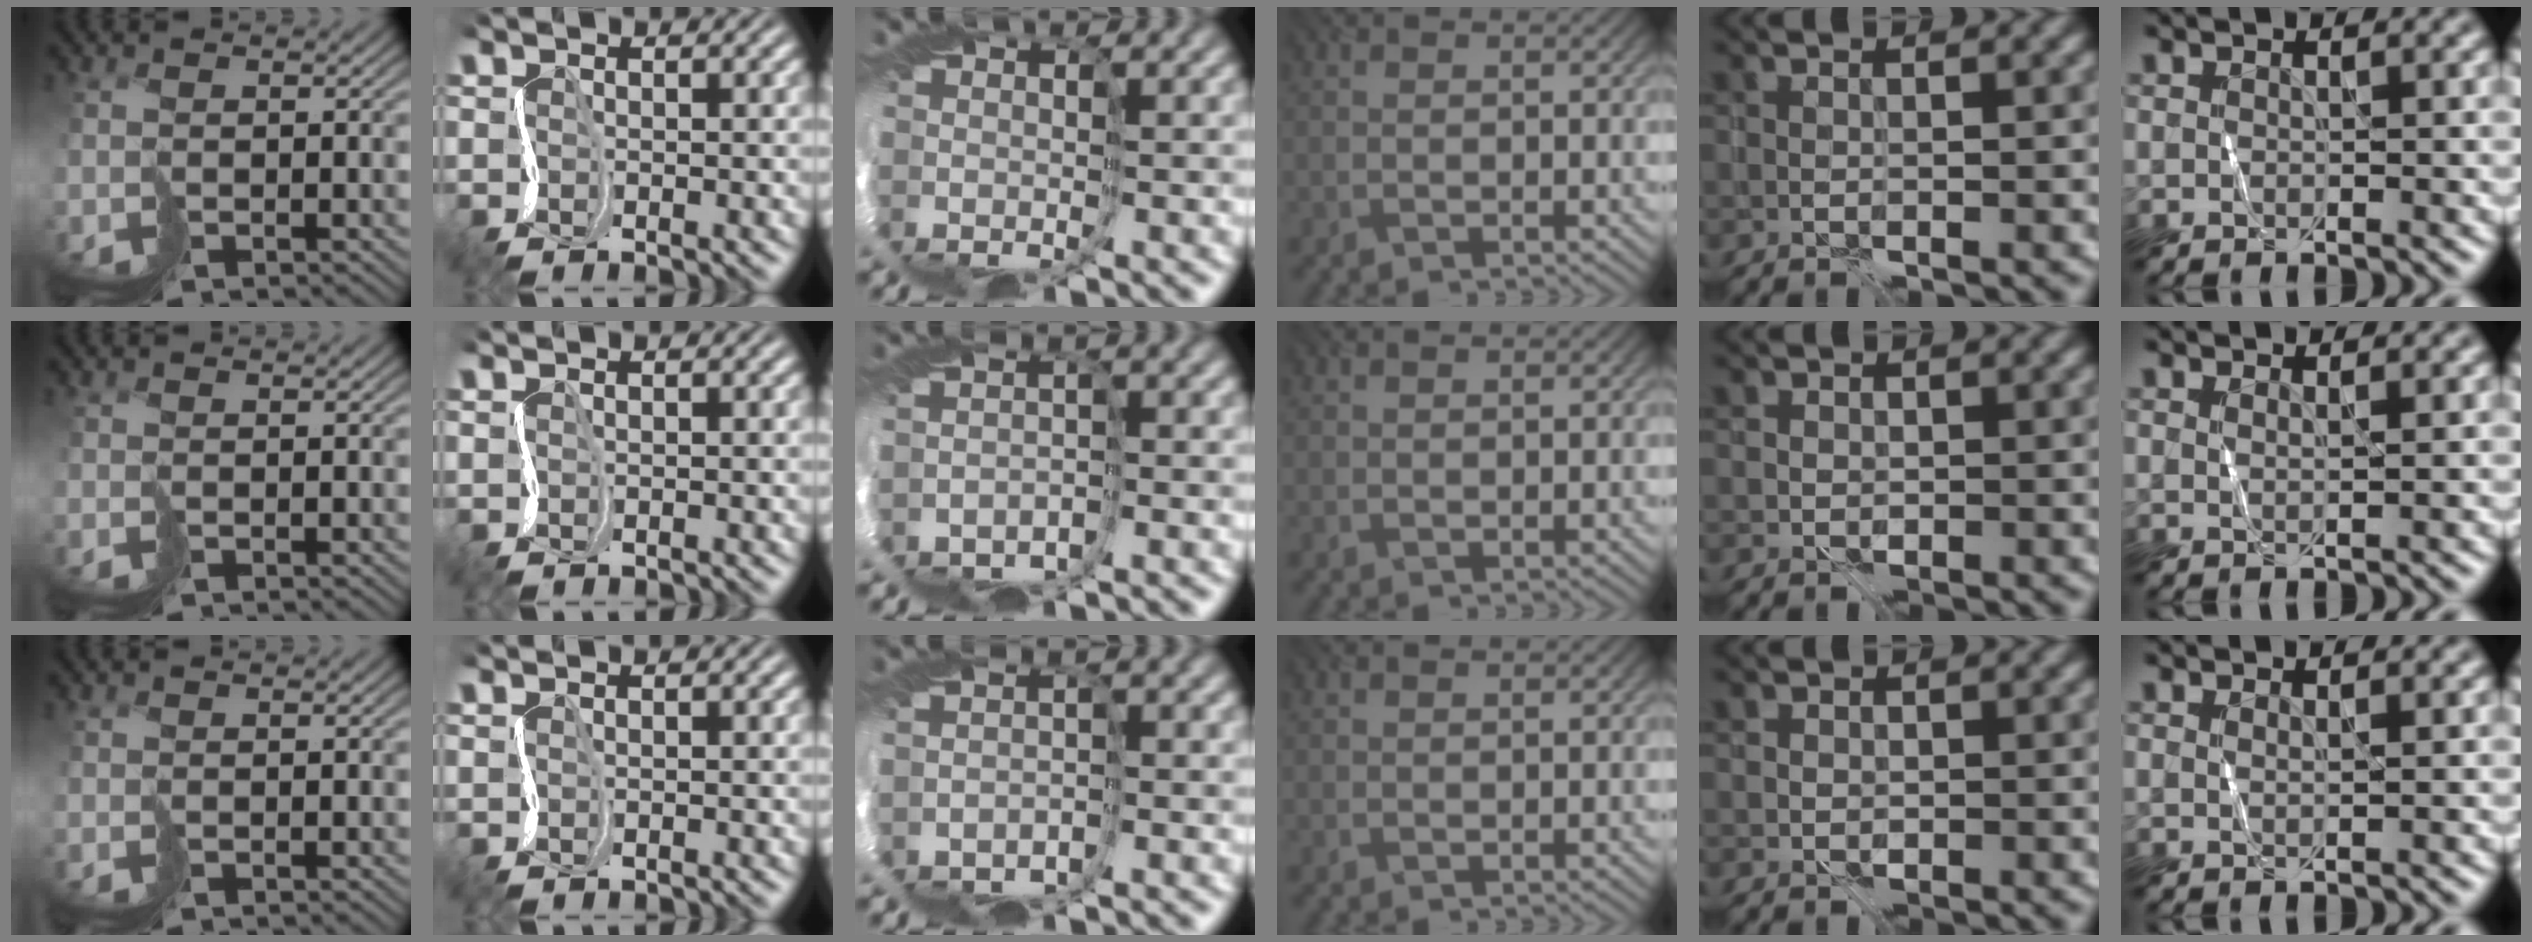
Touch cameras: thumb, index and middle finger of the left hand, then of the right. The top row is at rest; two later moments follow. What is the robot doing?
{"motion": "cut", "object": "paper bag"}